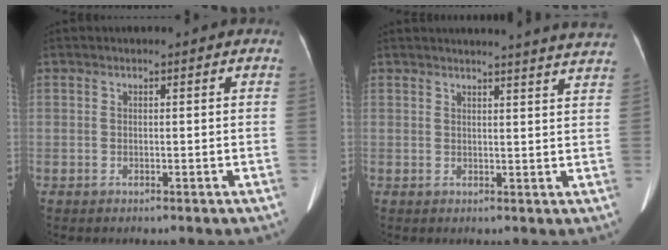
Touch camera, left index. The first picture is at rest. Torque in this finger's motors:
{"motor_torque": [0.16, -0.56, -0.03, 0.00]}